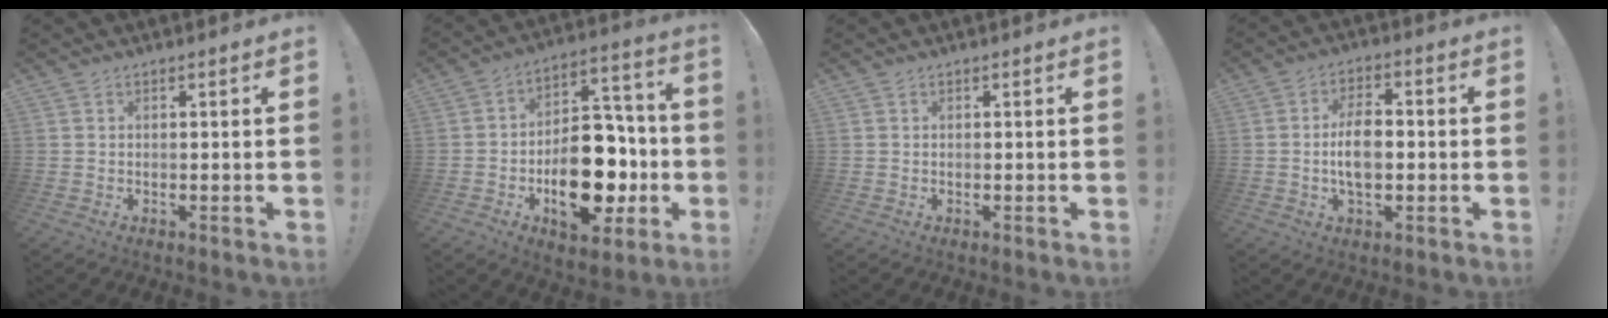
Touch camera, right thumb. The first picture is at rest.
{"total": 21.5, "force": [-6.6, 13.2, 15.7], "torque": [-0.219, 0.048, -0.086]}
{"total": 0.0}
{"total": 8.6, "force": [-0.9, 4.8, 7.1], "torque": [-0.126, 0.004, -0.019]}